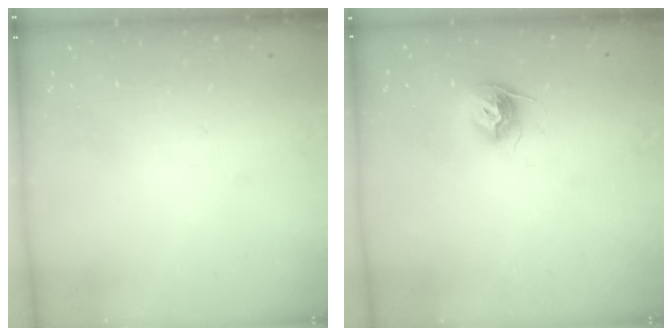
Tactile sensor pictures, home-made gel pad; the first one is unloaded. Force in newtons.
{"total": 9.6, "press": 9.6, "slide": 0.6}